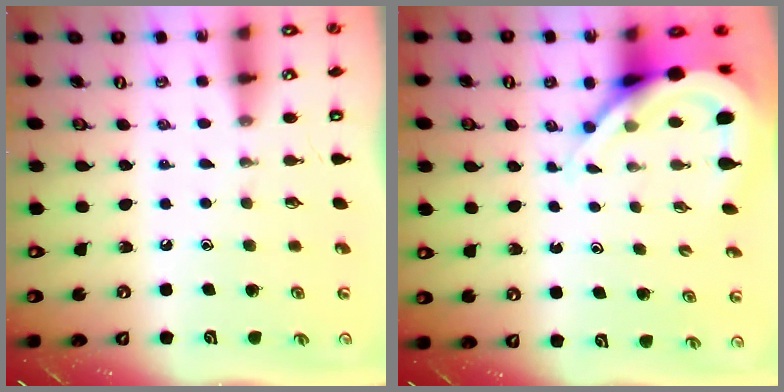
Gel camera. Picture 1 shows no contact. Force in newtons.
{"total": 8.5, "press": 8.4, "slide": 1.1}